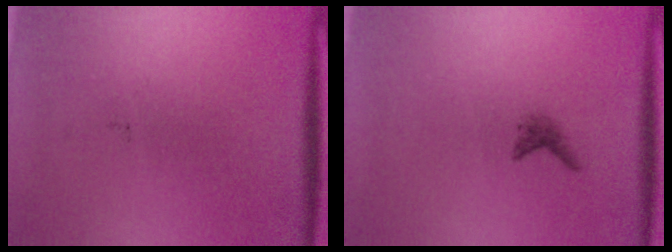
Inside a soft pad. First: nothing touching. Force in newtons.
{"total": 1.0}